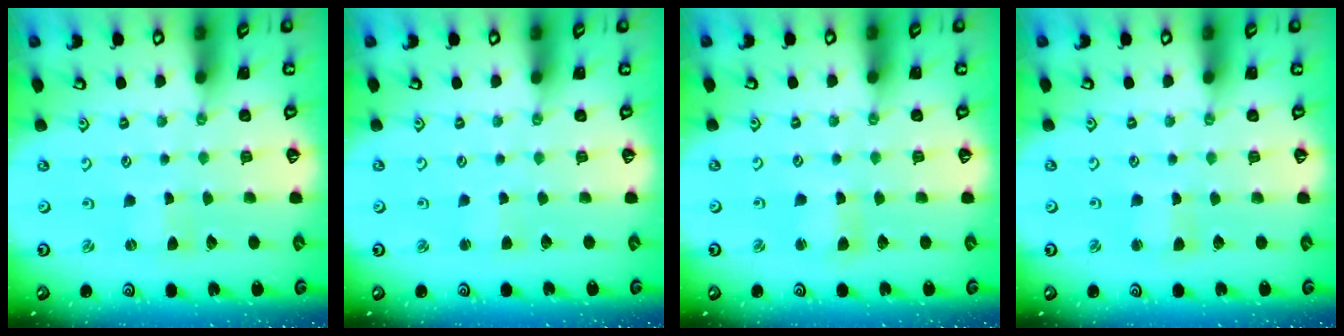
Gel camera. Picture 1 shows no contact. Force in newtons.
{"total": 1.7, "press": 1.6, "slide": 0.2}
{"total": 2.7, "press": 2.7, "slide": 0.2}
{"total": 2.5, "press": 2.5, "slide": 0.3}